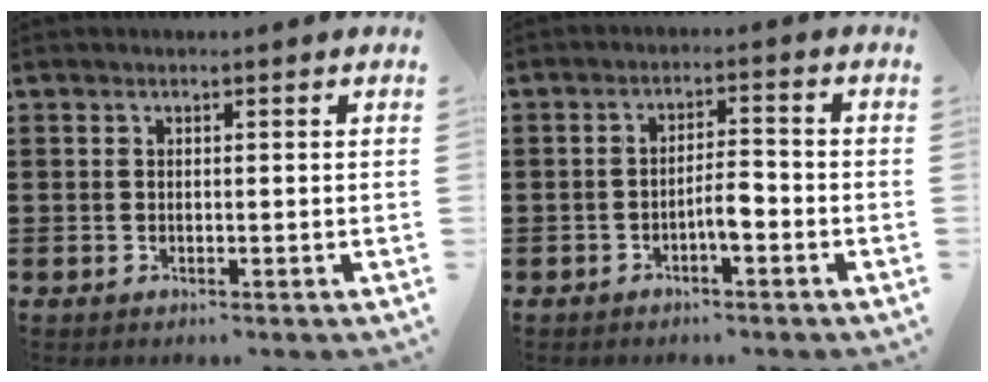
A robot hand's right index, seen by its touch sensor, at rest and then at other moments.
{"total": 3.9, "force": [-1.7, 1.0, 3.3], "torque": [-0.065, 0.003, -0.035]}